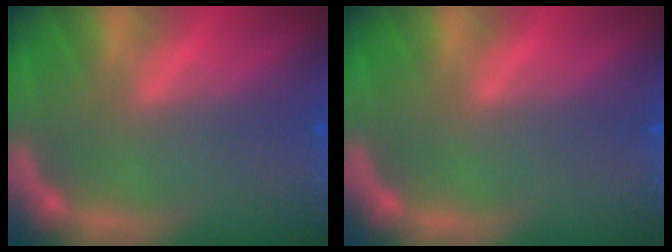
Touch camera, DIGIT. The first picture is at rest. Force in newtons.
{"total": 0.0}